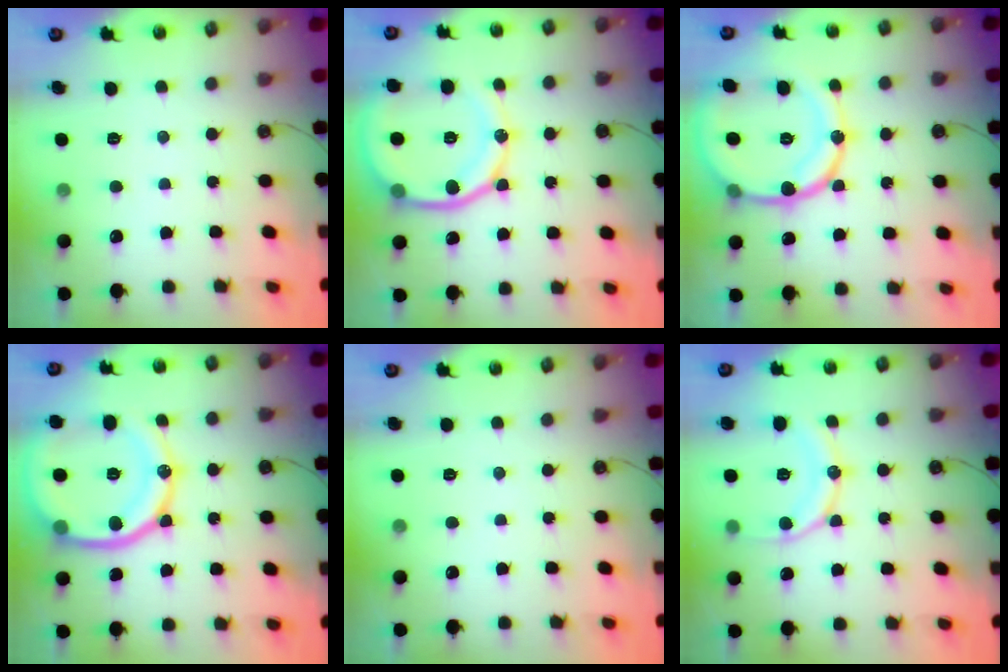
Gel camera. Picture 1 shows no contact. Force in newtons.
{"total": 16.1, "press": 16.1, "slide": 1.5}
{"total": 19.5, "press": 19.4, "slide": 2.1}
{"total": 23.0, "press": 22.9, "slide": 2.7}
{"total": 0.0}
{"total": 12.1, "press": 12.0, "slide": 1.5}